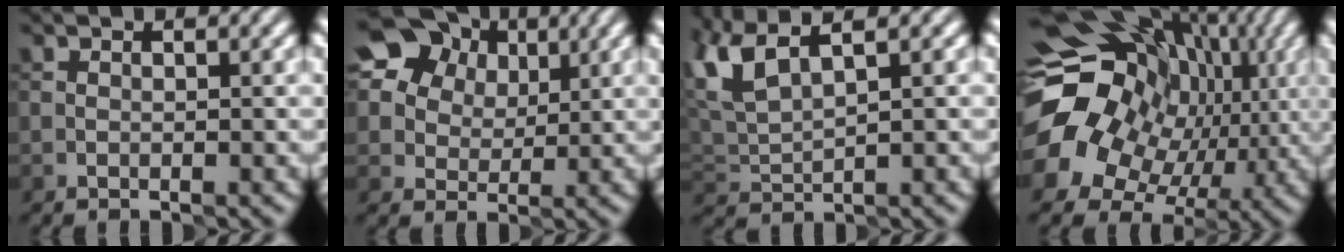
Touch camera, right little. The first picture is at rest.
{"total": 15.5, "force": [8.0, 11.4, 6.7], "torque": [-0.172, 0.037, 0.154]}
{"total": 4.9, "force": [3.0, 1.4, 3.6], "torque": [-0.099, 0.024, 0.064]}
{"total": 17.5, "force": [0.3, 15.2, 8.7], "torque": [-0.171, 0.013, 0.005]}